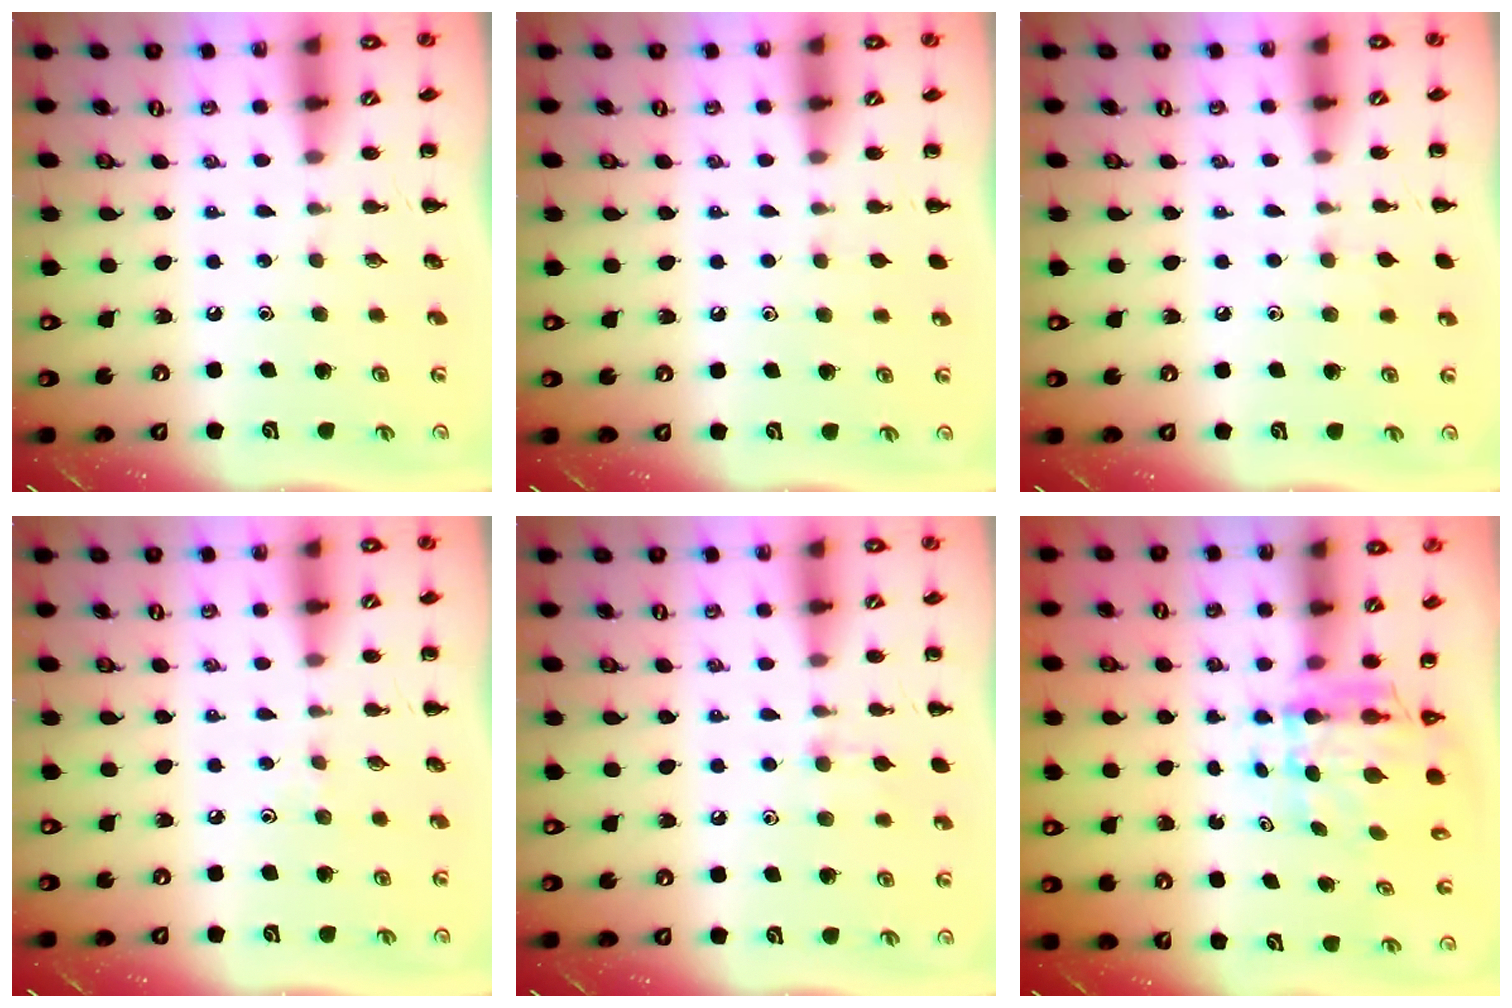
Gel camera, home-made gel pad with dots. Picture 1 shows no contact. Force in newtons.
{"total": 1.5, "press": 1.3, "slide": 0.7}
{"total": 4.6, "press": 4.3, "slide": 1.7}
{"total": 2.2, "press": 2.1, "slide": 0.9}
{"total": 7.0, "press": 6.5, "slide": 2.4}
{"total": 6.0, "press": 5.9, "slide": 1.4}